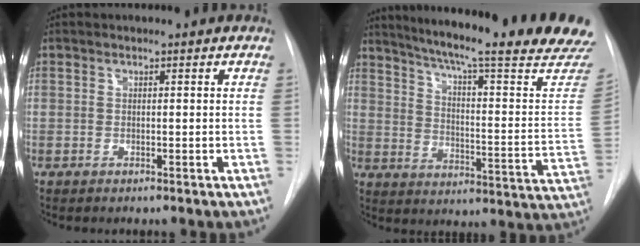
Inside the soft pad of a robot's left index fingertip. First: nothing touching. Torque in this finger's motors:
{"motor_torque": [0.08, -0.38, 0.00, 0.00]}